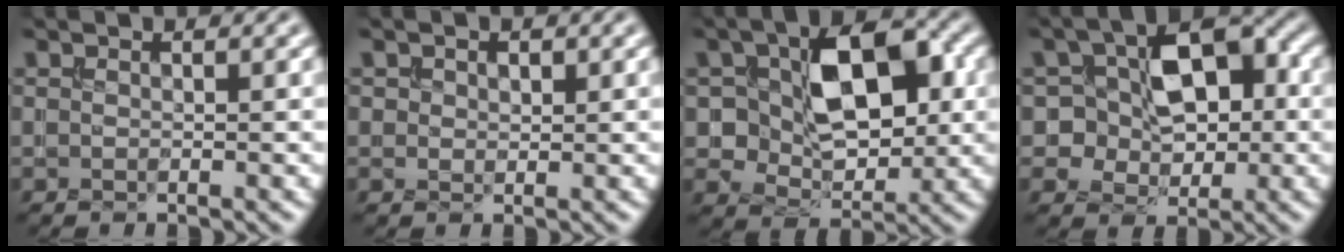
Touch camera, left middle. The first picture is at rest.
{"total": 1.3, "force": [0.7, 1.0, 0.5], "torque": [-0.005, -0.001, 0.008]}
{"total": 8.9, "force": [1.2, 5.5, 6.9], "torque": [-0.100, 0.004, 0.017]}
{"total": 7.5, "force": [0.2, 5.3, 5.3], "torque": [-0.066, 0.018, -0.009]}